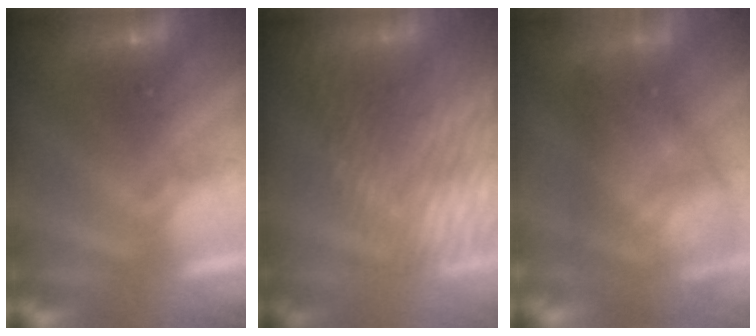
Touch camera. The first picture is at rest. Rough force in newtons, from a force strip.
{"total": 9.3}
{"total": 7.5}